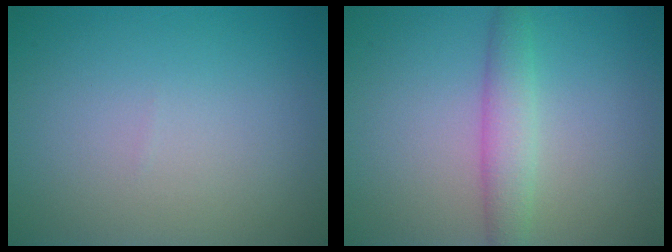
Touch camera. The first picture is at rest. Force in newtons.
{"total": 2.9, "press": 2.9, "slide": 0.1}